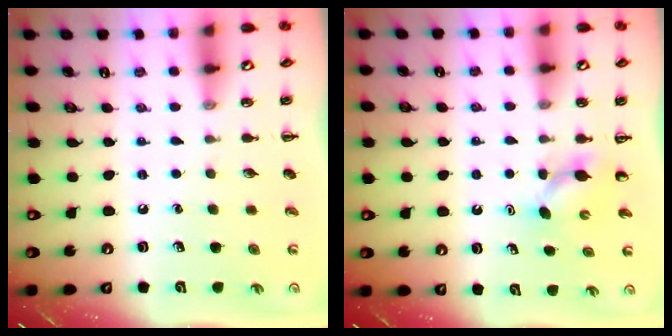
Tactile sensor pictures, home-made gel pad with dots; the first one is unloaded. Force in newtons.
{"total": 3.9, "press": 3.7, "slide": 1.0}